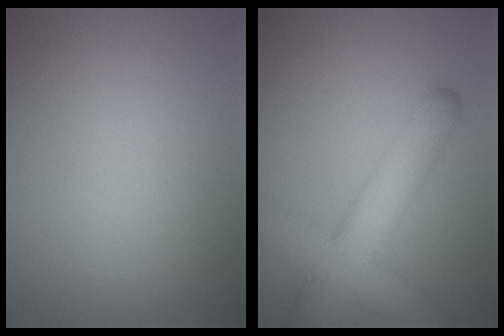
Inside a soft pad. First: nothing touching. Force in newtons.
{"total": 8.1, "press": 8.1, "slide": 0.3}